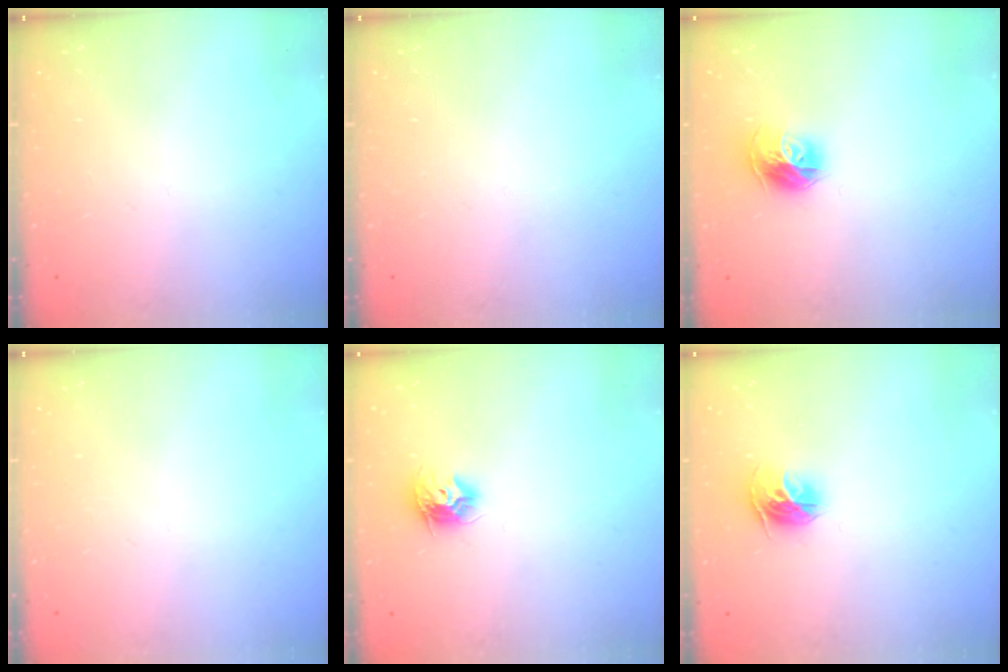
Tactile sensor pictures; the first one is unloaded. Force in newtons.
{"total": 0.0}
{"total": 10.6, "press": 10.5, "slide": 1.2}
{"total": 0.0}
{"total": 8.9, "press": 8.9, "slide": 0.1}
{"total": 9.9, "press": 9.8, "slide": 1.0}